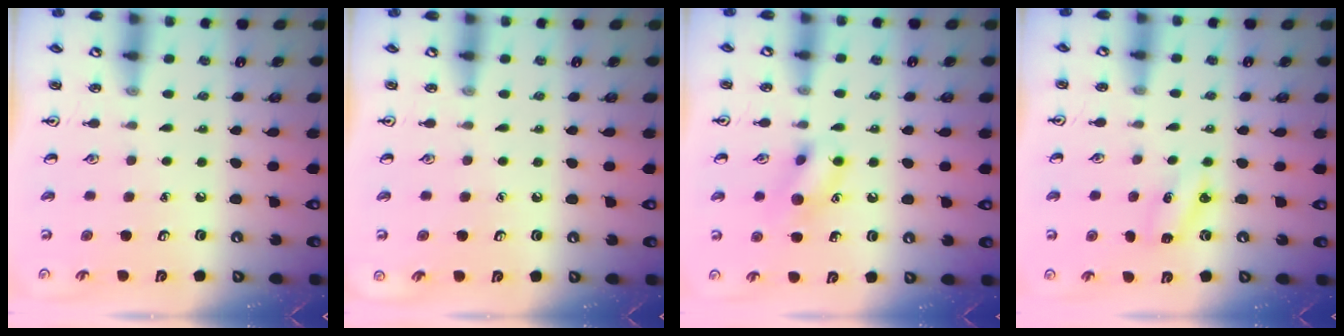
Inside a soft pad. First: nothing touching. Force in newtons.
{"total": 0.0}
{"total": 10.9, "press": 10.8, "slide": 1.0}
{"total": 3.6, "press": 3.5, "slide": 1.1}